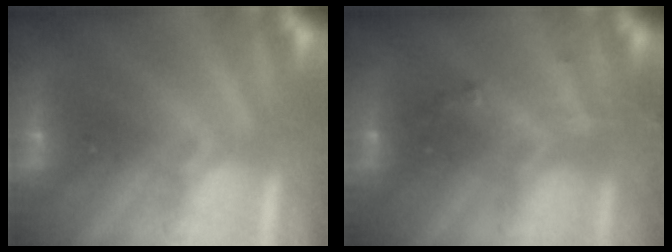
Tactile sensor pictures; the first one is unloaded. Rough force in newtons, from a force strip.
{"total": 2.8}